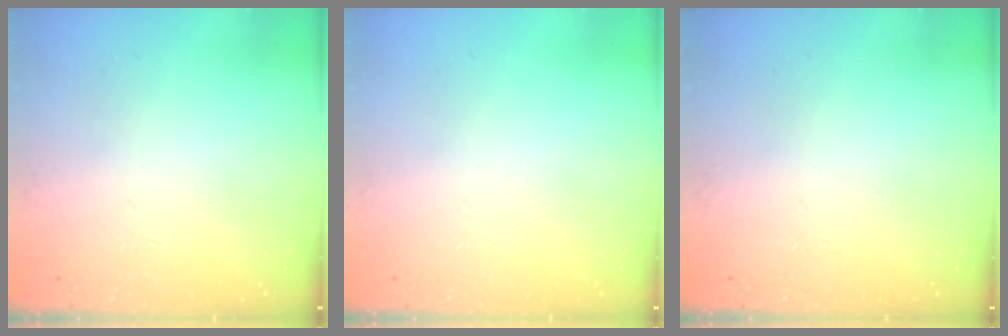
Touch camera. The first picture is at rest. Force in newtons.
{"total": 0.0}
{"total": 0.0}